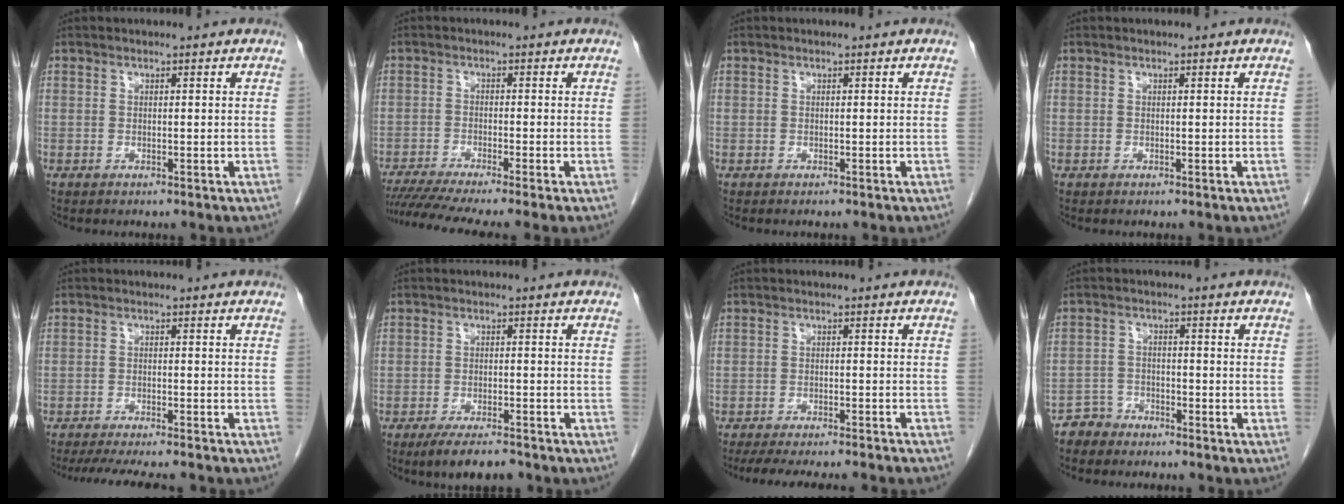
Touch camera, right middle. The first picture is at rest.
{"total": 9.9, "force": [-8.2, -1.1, 5.4], "torque": [-0.072, -0.021, -0.130]}
{"total": 0.0}
{"total": 0.0}
{"total": 11.3, "force": [-10.0, 1.4, 5.1], "torque": [-0.068, -0.013, -0.137]}
{"total": 5.9, "force": [-4.7, 1.4, 3.3], "torque": [-0.053, -0.007, -0.076]}
{"total": 15.6, "force": [-13.8, 1.8, 6.9], "torque": [-0.110, -0.020, -0.178]}
{"total": 3.5, "force": [-2.9, 1.8, -0.4], "torque": [0.003, 0.005, -0.056]}